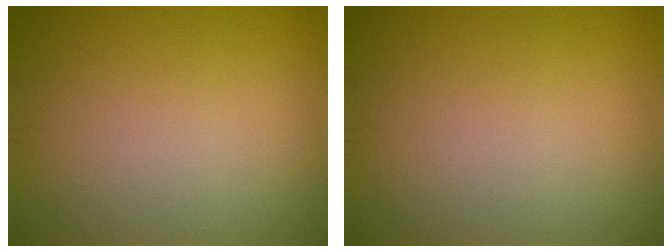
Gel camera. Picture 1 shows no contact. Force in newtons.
{"total": 0.0}